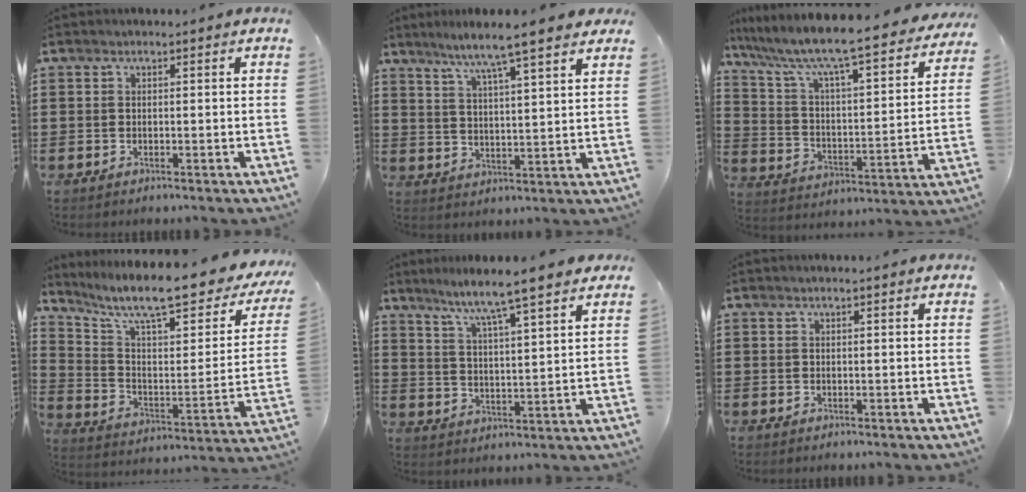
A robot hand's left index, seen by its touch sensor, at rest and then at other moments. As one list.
[{"total": 6.6, "force": [5.7, -0.4, 3.3], "torque": [-0.087, -0.029, 0.093]}, {"total": 7.8, "force": [6.5, 0.1, 4.3], "torque": [-0.114, -0.060, 0.099]}, {"total": 11.4, "force": [9.0, 1.4, 6.9], "torque": [-0.146, -0.069, 0.143]}, {"total": 6.0, "force": [5.2, -0.8, 2.8], "torque": [-0.078, -0.041, 0.081]}, {"total": 0.8, "force": [0.7, 0.0, 0.5], "torque": [-0.010, -0.001, 0.013]}]